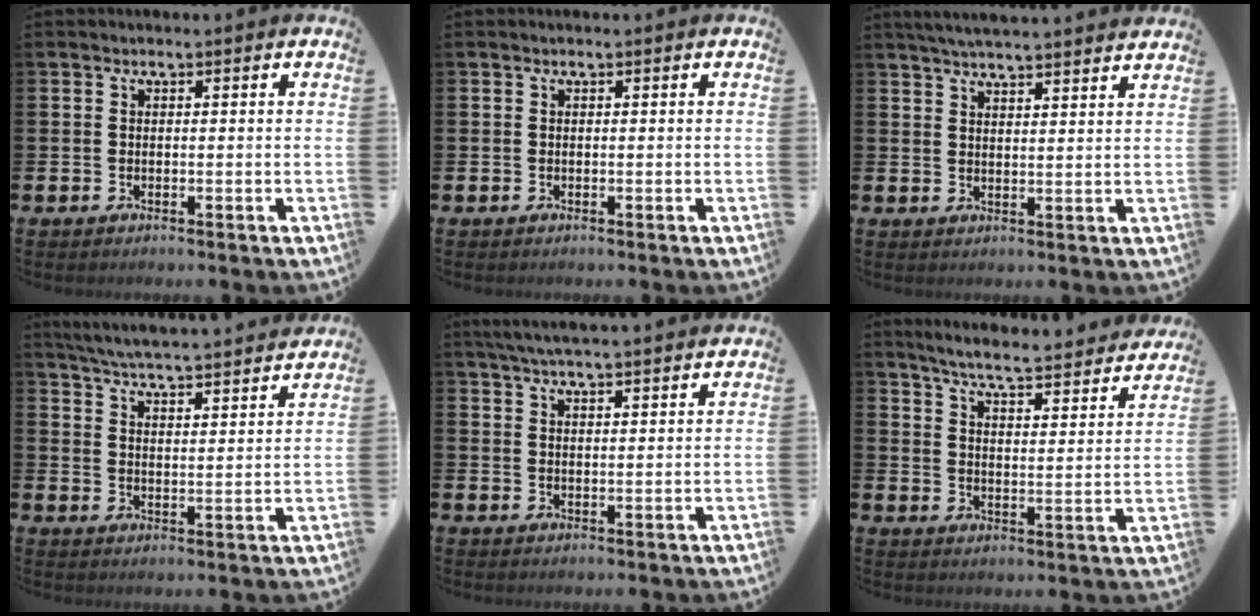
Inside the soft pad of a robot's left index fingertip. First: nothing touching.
{"total": 0.0}
{"total": 4.2, "force": [4.2, -0.3, 0.8], "torque": [-0.023, -0.019, 0.074]}
{"total": 5.8, "force": [5.7, -0.1, 1.0], "torque": [-0.047, -0.045, 0.098]}
{"total": 4.7, "force": [4.5, -0.3, 1.2], "torque": [-0.033, -0.018, 0.081]}
{"total": 5.9, "force": [5.6, -0.2, 2.0], "torque": [-0.056, -0.050, 0.089]}